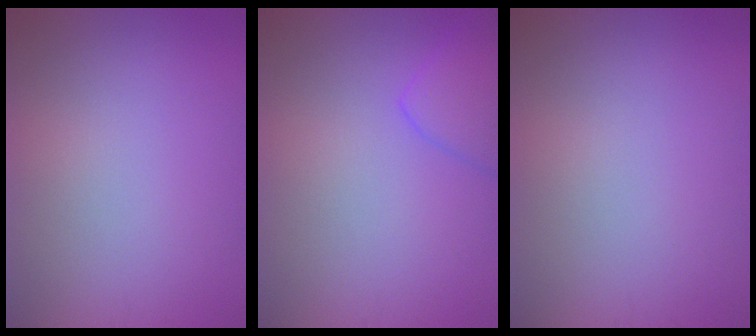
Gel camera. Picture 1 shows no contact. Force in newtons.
{"total": 2.9, "press": 2.9, "slide": 0.2}
{"total": 0.0}